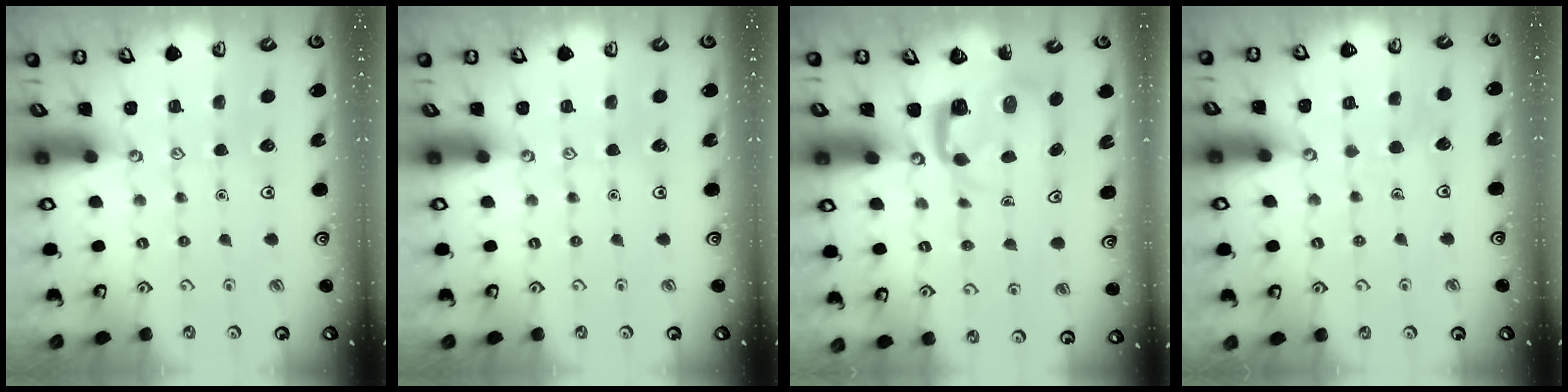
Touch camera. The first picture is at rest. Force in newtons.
{"total": 0.0}
{"total": 4.9, "press": 4.9, "slide": 0.4}
{"total": 3.3, "press": 3.3, "slide": 0.3}